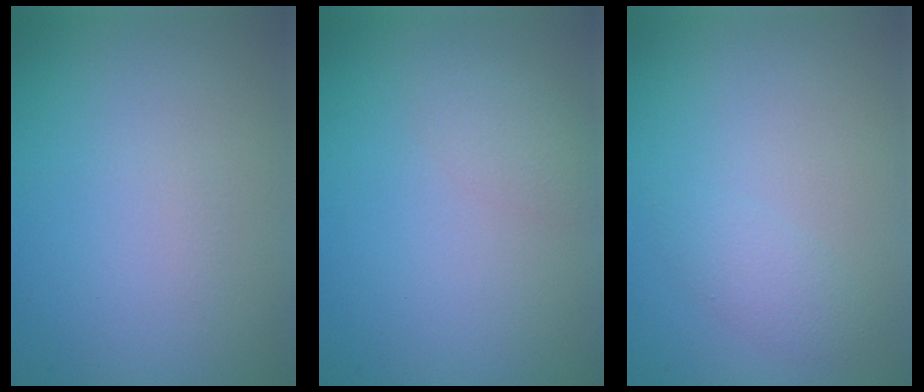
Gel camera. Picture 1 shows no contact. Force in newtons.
{"total": 1.4, "press": 1.4, "slide": 0.1}
{"total": 1.5, "press": 1.5, "slide": 0.1}